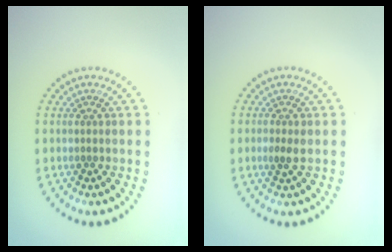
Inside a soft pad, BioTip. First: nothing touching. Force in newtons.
{"total": 1.3, "press": 1.3, "slide": 0.4}